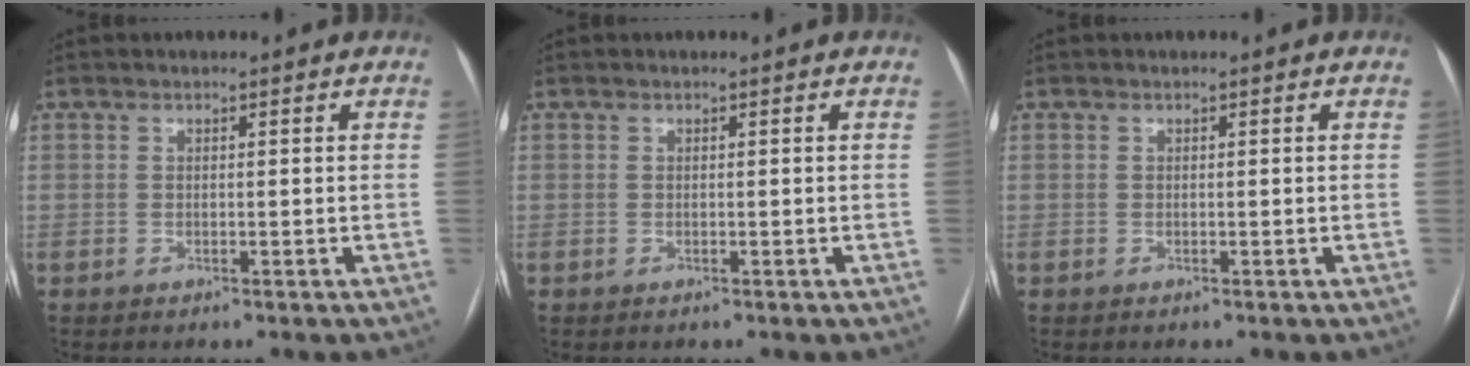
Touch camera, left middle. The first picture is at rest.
{"total": 0.0}
{"total": 0.0}